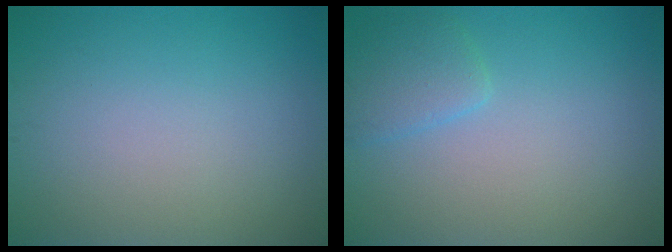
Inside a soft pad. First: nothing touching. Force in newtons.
{"total": 2.1, "press": 2.1, "slide": 0.2}